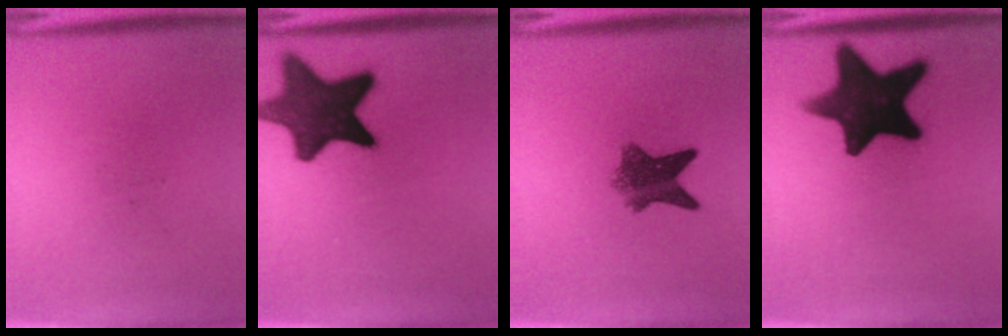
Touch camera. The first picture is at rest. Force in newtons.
{"total": 14.1}
{"total": 6.5}
{"total": 15.9}